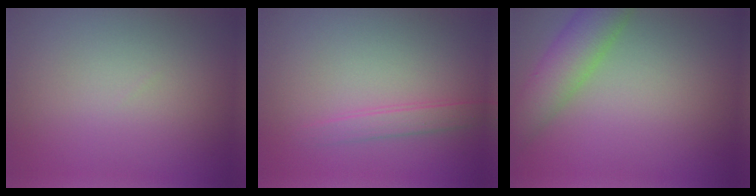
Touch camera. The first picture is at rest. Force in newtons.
{"total": 1.7, "press": 1.7, "slide": 0.1}
{"total": 5.3, "press": 5.3, "slide": 0.4}